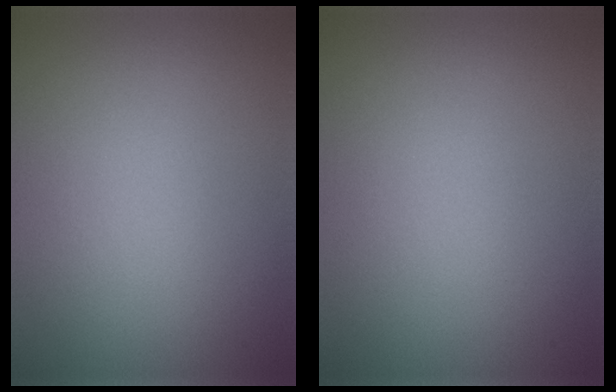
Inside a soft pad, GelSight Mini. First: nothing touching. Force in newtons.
{"total": 0.0}